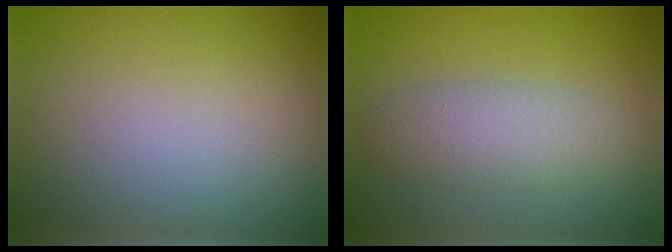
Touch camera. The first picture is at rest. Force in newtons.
{"total": 3.5, "press": 3.5, "slide": 0.1}